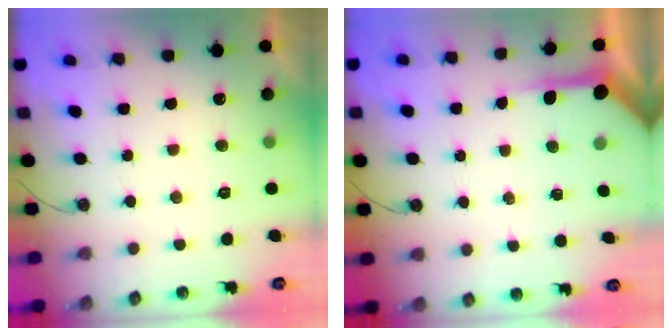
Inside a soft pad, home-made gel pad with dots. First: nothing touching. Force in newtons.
{"total": 5.0, "press": 5.0, "slide": 0.1}